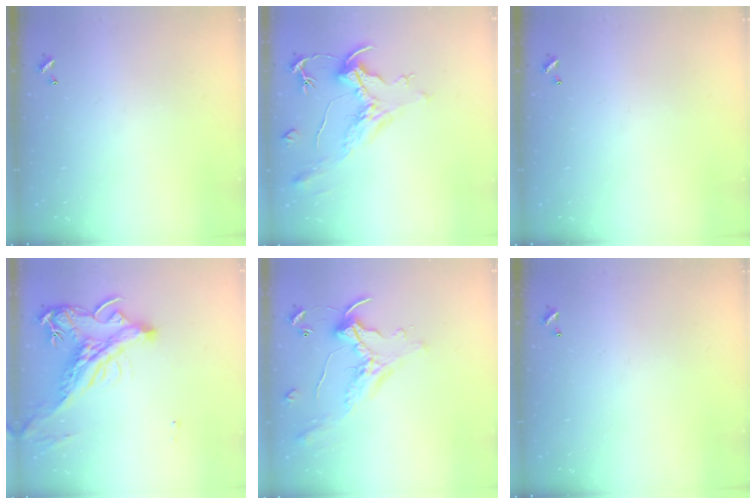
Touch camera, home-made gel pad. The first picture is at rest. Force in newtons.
{"total": 2.1, "press": 1.7, "slide": 1.3}
{"total": 0.0}
{"total": 4.6, "press": 4.3, "slide": 1.7}
{"total": 0.0}
{"total": 0.0}